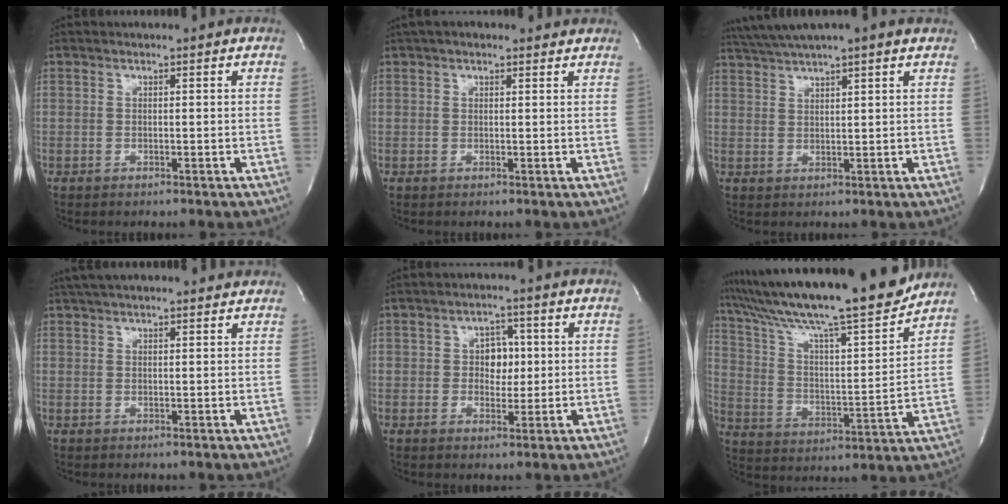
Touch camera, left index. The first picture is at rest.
{"total": 4.5, "force": [3.5, 1.9, 2.2], "torque": [-0.031, 0.030, 0.048]}
{"total": 8.1, "force": [6.5, 0.1, 4.8], "torque": [-0.087, 0.037, 0.101]}
{"total": 11.0, "force": [9.7, 2.2, 4.7], "torque": [-0.071, 0.036, 0.136]}
{"total": 3.9, "force": [0.4, 2.8, 2.6], "torque": [-0.035, 0.007, 0.008]}
{"total": 22.4, "force": [19.1, 0.7, 11.7], "torque": [-0.209, -0.021, 0.306]}